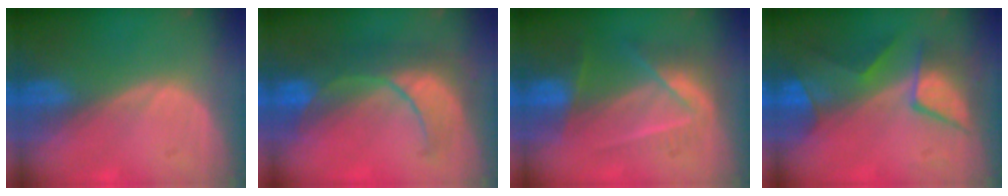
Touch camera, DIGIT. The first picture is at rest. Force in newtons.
{"total": 8.2, "press": 8.1, "slide": 0.8}
{"total": 7.3, "press": 6.4, "slide": 3.4}
{"total": 7.8, "press": 7.6, "slide": 1.5}